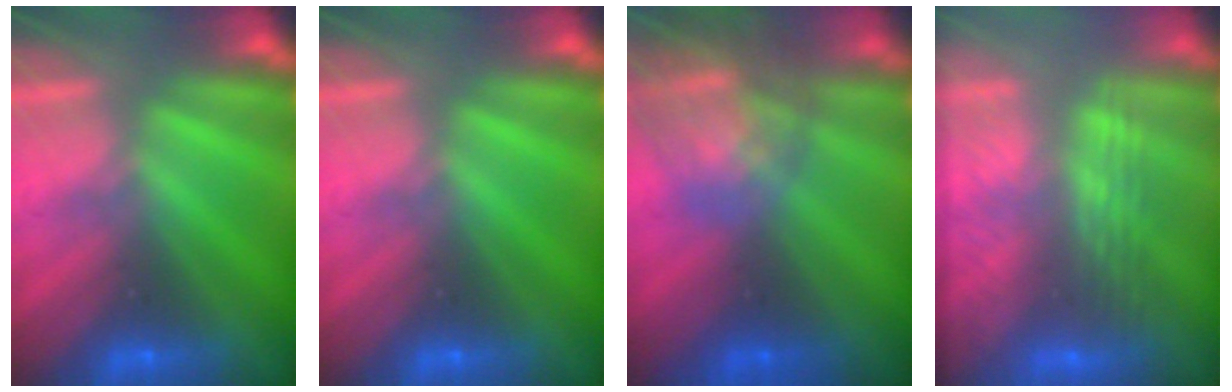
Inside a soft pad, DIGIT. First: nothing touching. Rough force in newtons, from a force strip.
{"total": 0.0}
{"total": 6.7}
{"total": 2.8}